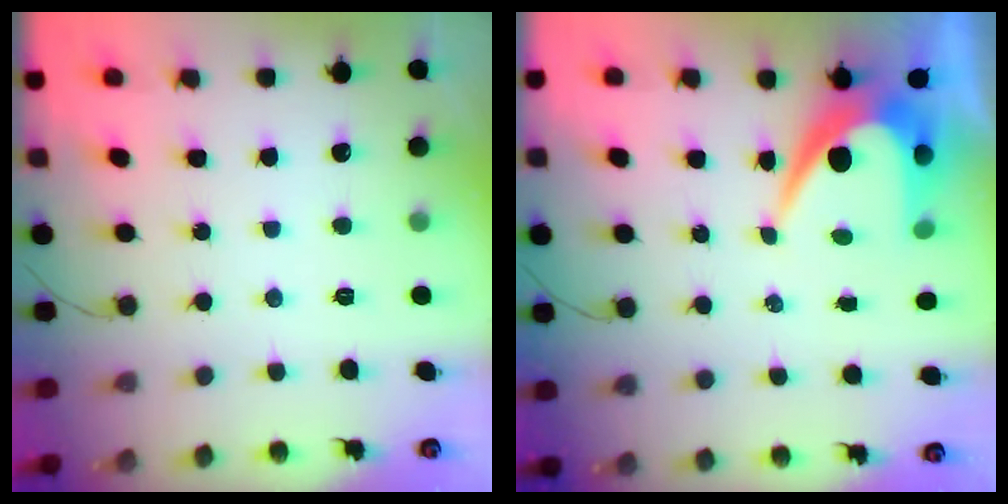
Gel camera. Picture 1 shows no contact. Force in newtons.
{"total": 8.8, "press": 8.8, "slide": 0.6}